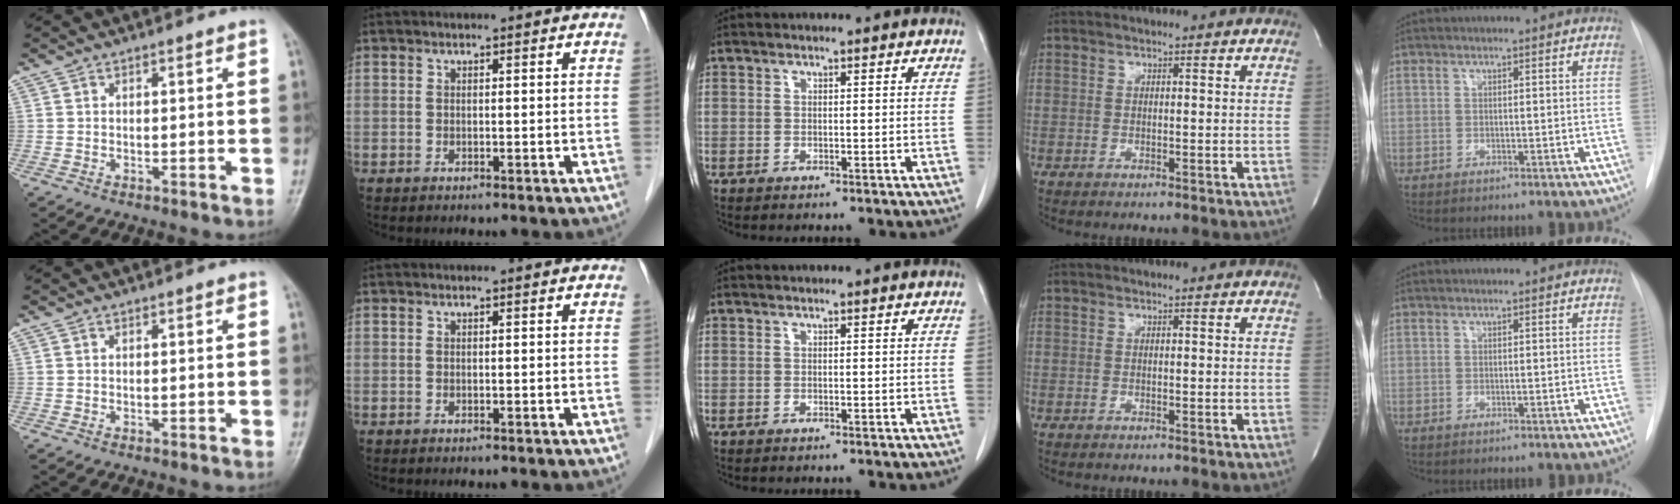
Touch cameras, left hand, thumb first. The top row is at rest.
{}